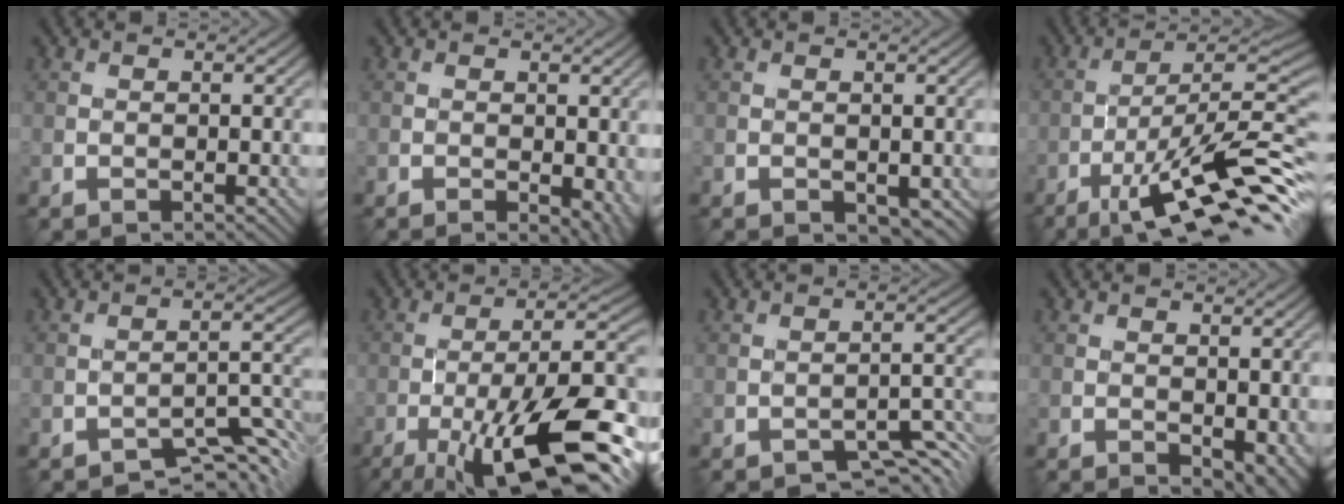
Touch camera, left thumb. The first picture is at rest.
{"total": 4.1, "force": [-1.5, 1.8, 3.5], "torque": [-0.039, -0.014, -0.011]}
{"total": 2.5, "force": [-0.8, 1.5, 1.8], "torque": [-0.021, -0.009, -0.002]}
{"total": 15.6, "force": [-7.0, 3.5, 13.5], "torque": [-0.220, 0.001, -0.117]}
{"total": 5.7, "force": [-4.7, 0.9, 3.0], "torque": [-0.039, 0.009, -0.068]}
{"total": 16.4, "force": [-8.1, 3.9, 13.8], "torque": [-0.210, 0.008, -0.138]}
{"total": 4.3, "force": [-3.6, 0.8, 2.2], "torque": [-0.027, 0.004, -0.047]}
{"total": 4.3, "force": [-1.4, 2.4, 3.3], "torque": [-0.044, -0.017, -0.010]}